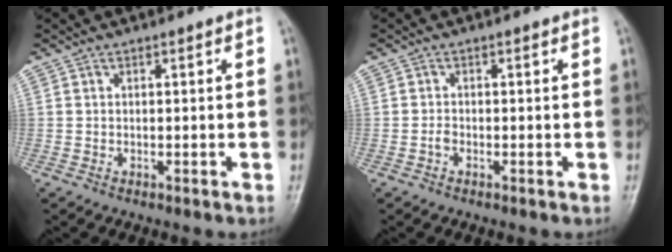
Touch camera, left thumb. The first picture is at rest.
{"total": 0.9, "force": [-0.5, 0.6, 0.6], "torque": [-0.007, 0.002, -0.012]}